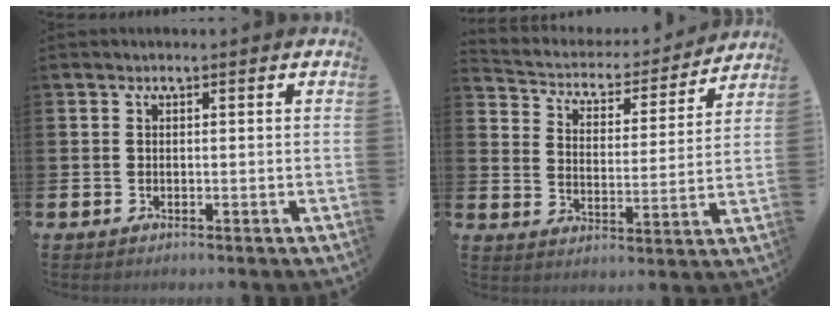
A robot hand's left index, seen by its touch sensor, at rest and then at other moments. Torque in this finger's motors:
{"motor_torque": [0.43, -0.43, 0.26, -0.01]}